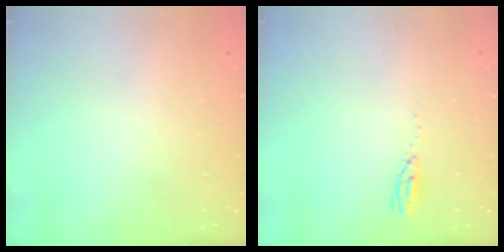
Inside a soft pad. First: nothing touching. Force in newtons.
{"total": 3.6, "press": 3.3, "slide": 1.5}